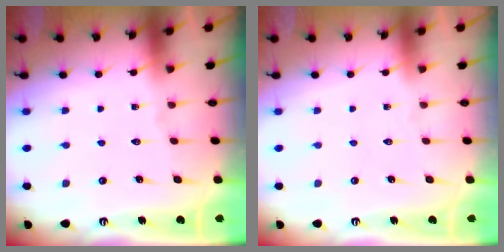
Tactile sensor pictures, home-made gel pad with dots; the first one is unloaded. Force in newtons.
{"total": 0.0}